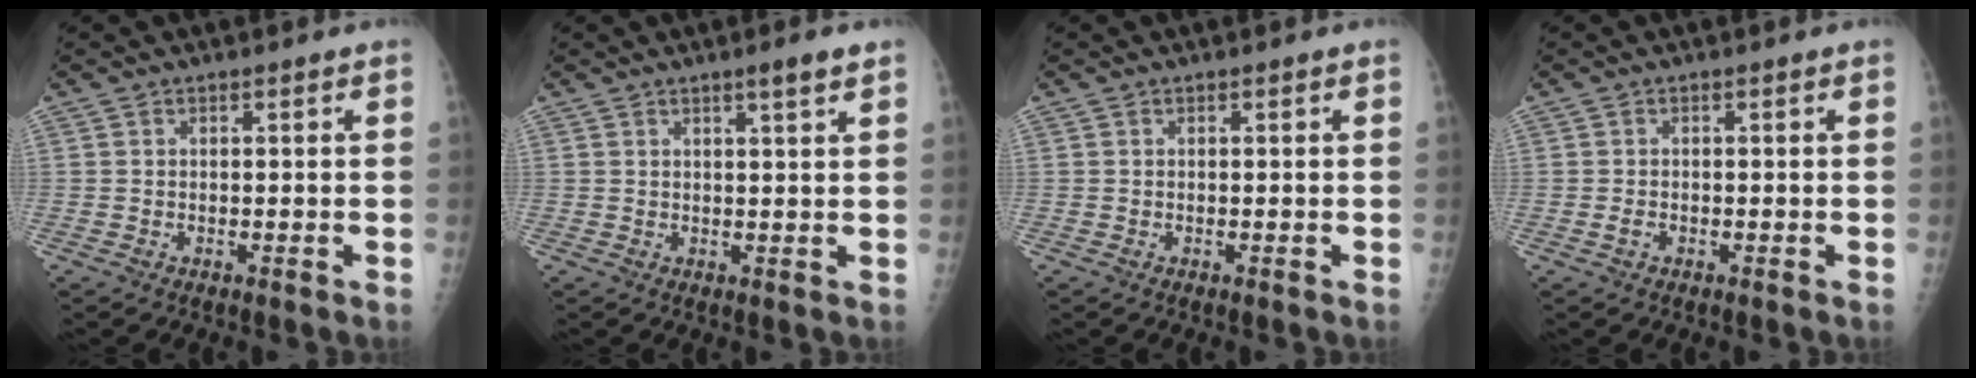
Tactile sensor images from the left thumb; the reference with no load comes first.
{"total": 3.0, "force": [2.0, 0.0, 2.2], "torque": [-0.036, -0.014, 0.033]}
{"total": 0.0}
{"total": 1.0, "force": [-0.3, 0.7, 0.7], "torque": [-0.015, -0.001, -0.006]}